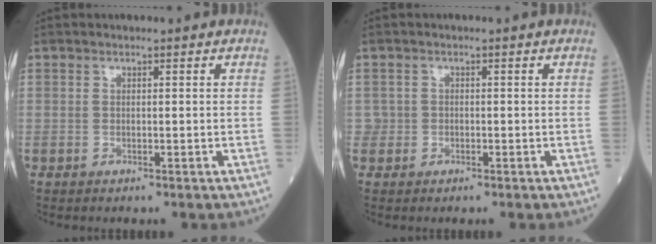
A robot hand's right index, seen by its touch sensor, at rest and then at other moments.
{"total": 1.3, "force": [-0.4, 1.3, 0.0], "torque": [0.007, 0.007, -0.009]}